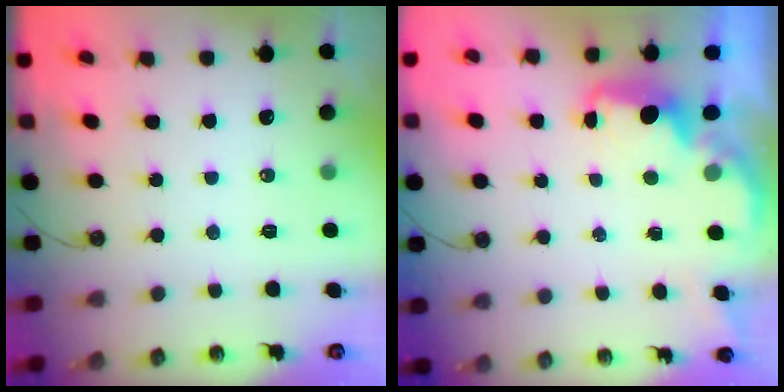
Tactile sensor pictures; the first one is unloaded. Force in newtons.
{"total": 2.1, "press": 2.0, "slide": 0.7}